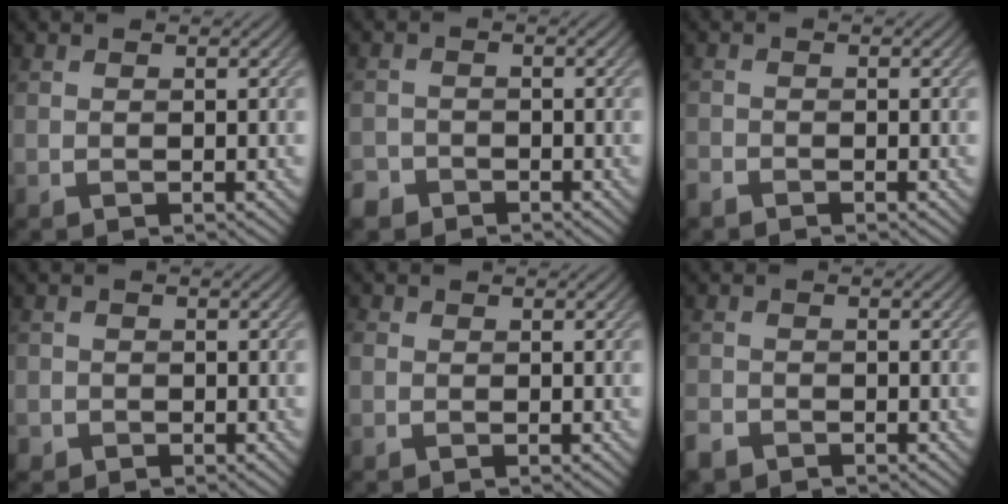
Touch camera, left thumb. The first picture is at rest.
{"total": 2.5, "force": [-2.0, 1.4, 0.4], "torque": [-0.006, -0.002, -0.047]}
{"total": 1.5, "force": [-1.4, 0.5, 0.3], "torque": [-0.010, -0.006, -0.034]}
{"total": 1.8, "force": [-0.8, 1.6, 0.0], "torque": [0.011, -0.001, -0.020]}
{"total": 1.1, "force": [-0.3, 0.9, 0.4], "torque": [-0.006, -0.003, -0.009]}
{"total": 2.3, "force": [-2.0, 1.0, 0.6], "torque": [-0.015, -0.008, -0.046]}